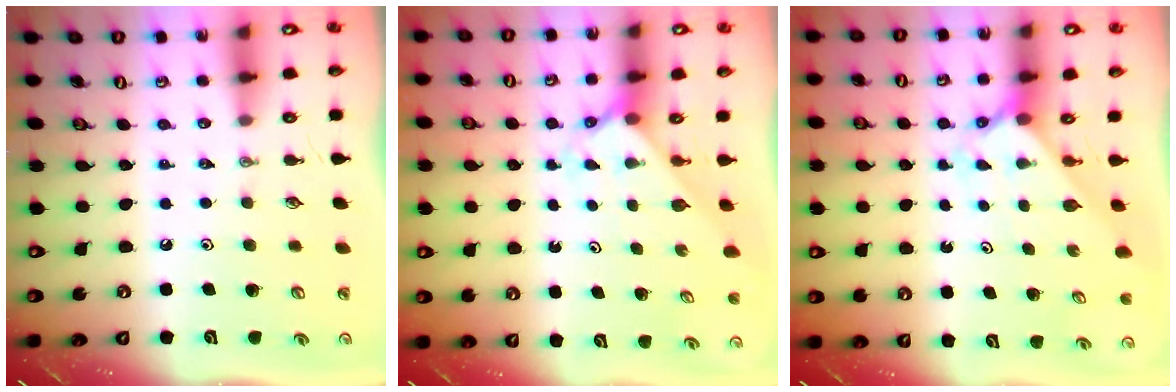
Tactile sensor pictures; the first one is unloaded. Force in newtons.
{"total": 2.3, "press": 2.3, "slide": 0.2}
{"total": 2.1, "press": 2.1, "slide": 0.2}